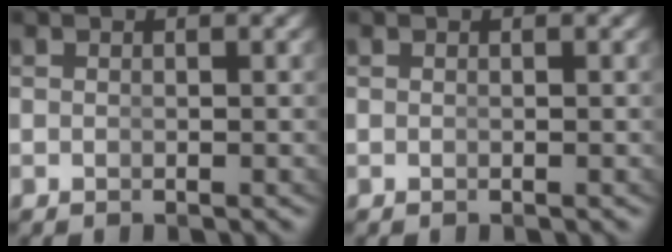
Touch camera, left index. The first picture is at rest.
{"total": 0.0}